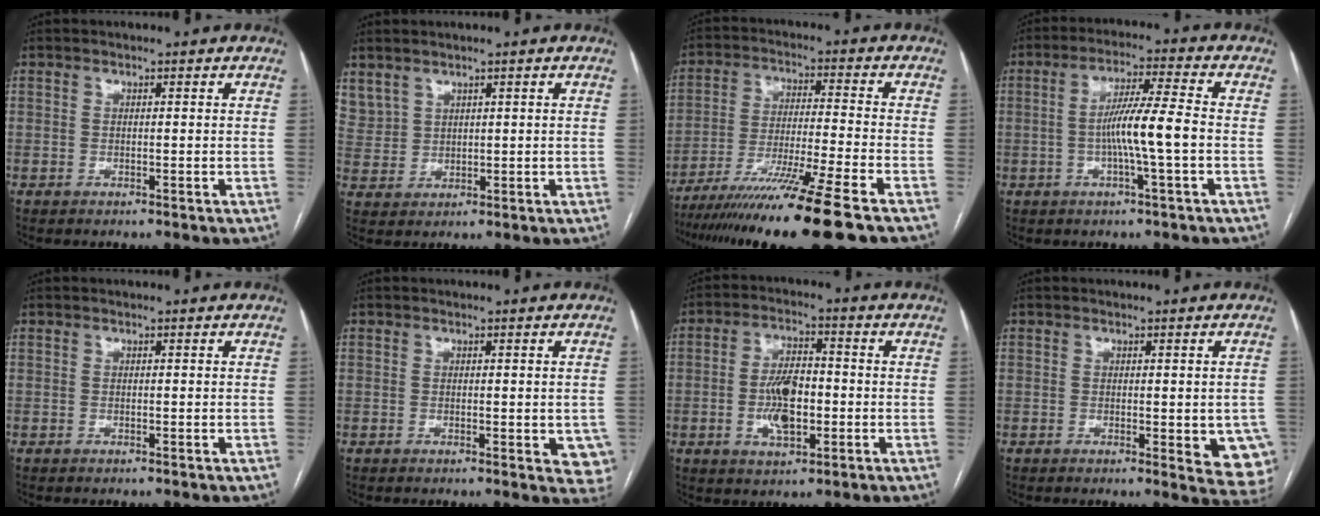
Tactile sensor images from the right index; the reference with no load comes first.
{"total": 6.1, "force": [4.2, 4.2, 1.6], "torque": [-0.048, 0.014, 0.103]}
{"total": 17.7, "force": [-13.4, -1.8, 11.5], "torque": [-0.186, -0.048, -0.224]}
{"total": 8.1, "force": [-1.4, -0.5, 7.9], "torque": [-0.144, 0.007, -0.027]}
{"total": 0.0}
{"total": 5.4, "force": [-0.9, 2.3, 4.8], "torque": [-0.036, -0.006, -0.009]}
{"total": 8.1, "force": [-1.5, 3.5, 7.2], "torque": [-0.140, 0.006, -0.024]}
{"total": 8.1, "force": [-1.7, 2.9, 7.4], "torque": [-0.067, -0.013, -0.016]}